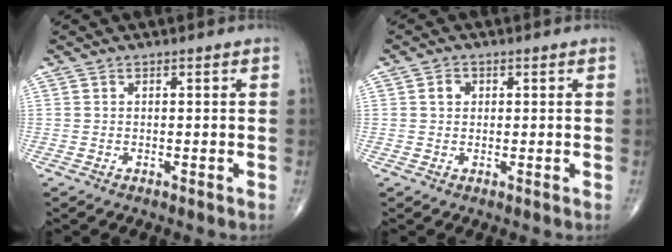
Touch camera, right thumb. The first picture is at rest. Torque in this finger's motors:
{"motor_torque": [-0.38, 0.22, 0.28, -0.01, -0.01]}